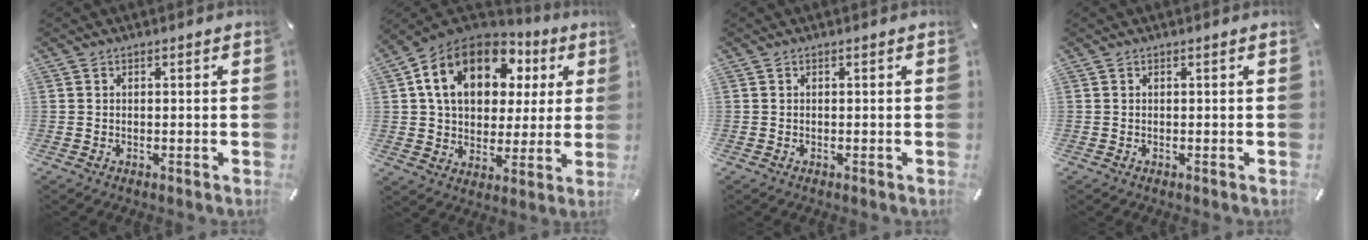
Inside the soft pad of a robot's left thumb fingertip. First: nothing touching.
{"total": 17.9, "force": [7.5, 12.9, 9.9], "torque": [-0.175, -0.013, 0.138]}
{"total": 0.0}
{"total": 0.0}